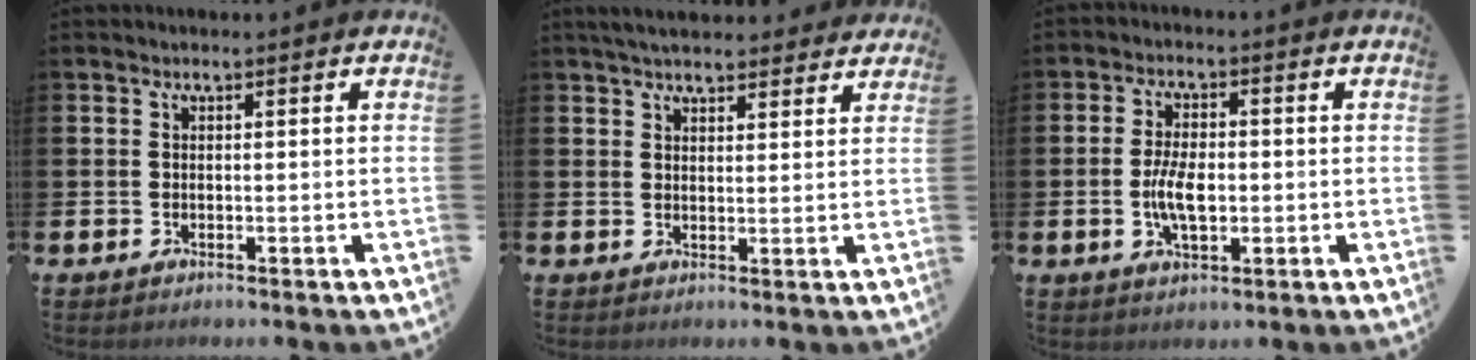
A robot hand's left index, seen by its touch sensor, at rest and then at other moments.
{"total": 4.1, "force": [4.0, 0.8, 0.9], "torque": [-0.025, -0.013, 0.074]}
{"total": 5.3, "force": [-0.6, 2.6, 4.6], "torque": [-0.078, -0.001, -0.014]}